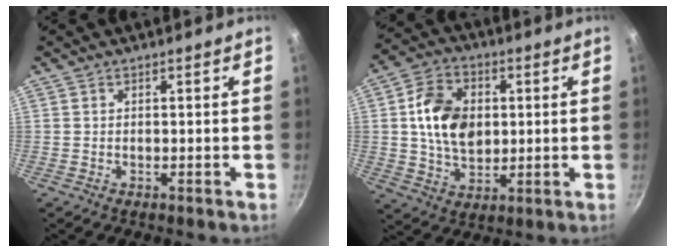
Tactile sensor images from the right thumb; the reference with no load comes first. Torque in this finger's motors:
{"motor_torque": [1.49, 1.34, 1.38, -0.76, 0.13]}